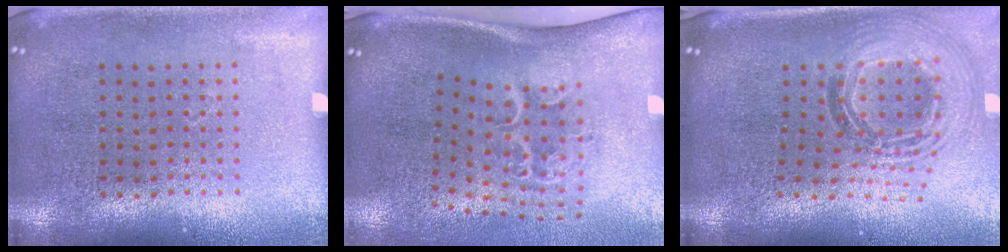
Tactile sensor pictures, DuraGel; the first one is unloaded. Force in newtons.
{"total": 2.2, "press": 1.3, "slide": 1.8}
{"total": 1.7, "press": 1.5, "slide": 0.9}